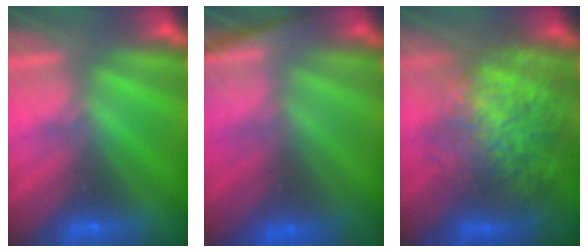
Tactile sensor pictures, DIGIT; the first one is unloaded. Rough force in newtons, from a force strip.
{"total": 8.5}
{"total": 10.1}